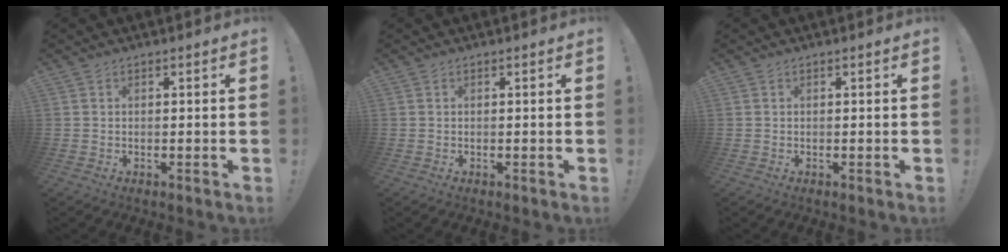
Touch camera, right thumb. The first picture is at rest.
{"total": 0.0}
{"total": 0.0}